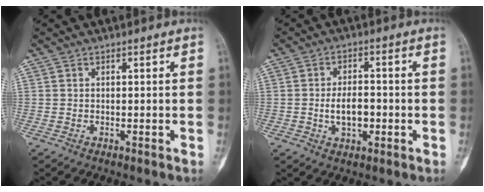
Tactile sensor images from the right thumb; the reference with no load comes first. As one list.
[{"total": 5.8, "force": [-1.1, 3.4, 4.5], "torque": [-0.065, 0.010, -0.017]}]